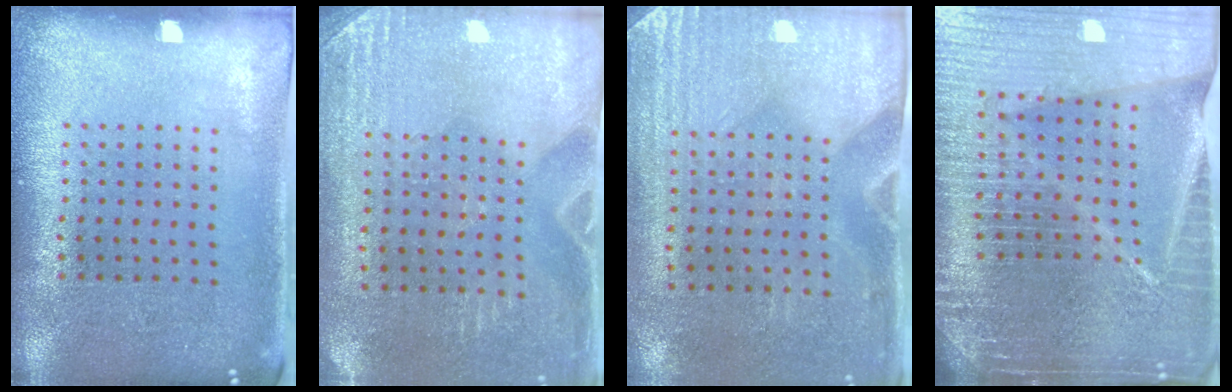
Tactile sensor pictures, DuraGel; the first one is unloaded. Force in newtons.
{"total": 2.8, "press": 2.6, "slide": 1.2}
{"total": 3.1, "press": 2.7, "slide": 1.6}
{"total": 7.2, "press": 6.1, "slide": 3.8}